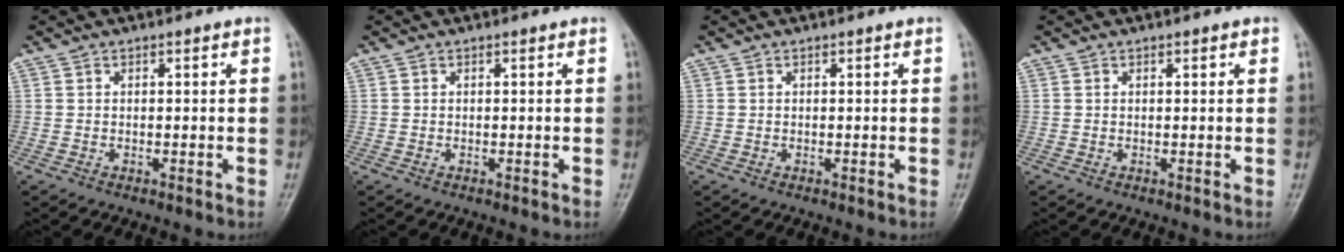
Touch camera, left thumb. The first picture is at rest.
{"total": 0.0}
{"total": 0.0}
{"total": 0.8, "force": [0.4, 0.3, 0.6], "torque": [-0.005, 0.001, 0.004]}